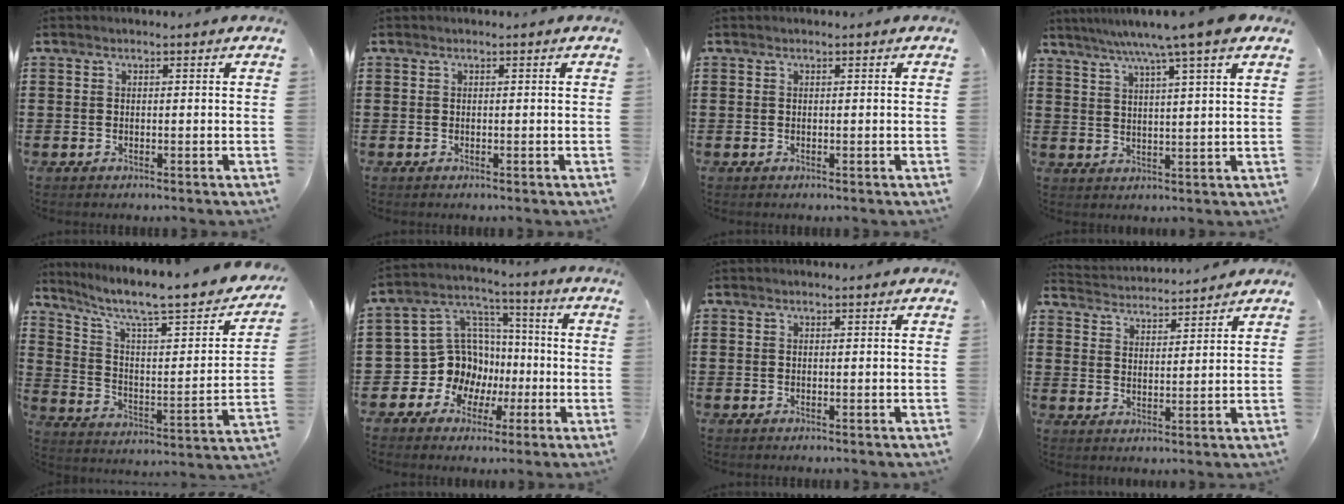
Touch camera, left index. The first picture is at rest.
{"total": 0.0}
{"total": 0.0}
{"total": 7.3, "force": [5.4, -0.9, 4.8], "torque": [-0.108, -0.015, 0.091]}
{"total": 8.2, "force": [6.3, 1.3, 5.0], "torque": [-0.109, -0.051, 0.097]}
{"total": 11.2, "force": [-1.3, 10.6, 3.1], "torque": [-0.121, -0.007, -0.014]}
{"total": 0.0}
{"total": 3.3, "force": [3.3, -0.2, -0.3], "torque": [-0.010, -0.022, 0.056]}